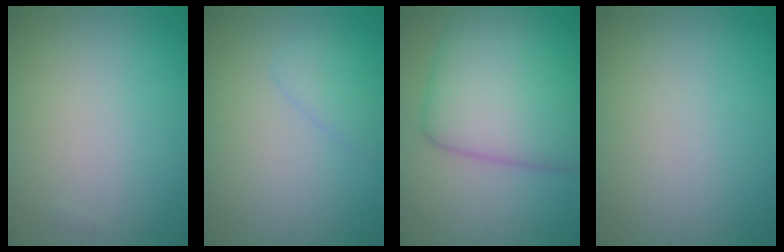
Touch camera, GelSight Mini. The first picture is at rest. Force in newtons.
{"total": 1.6, "press": 1.6, "slide": 0.1}
{"total": 9.6, "press": 9.6, "slide": 0.3}
{"total": 0.0}